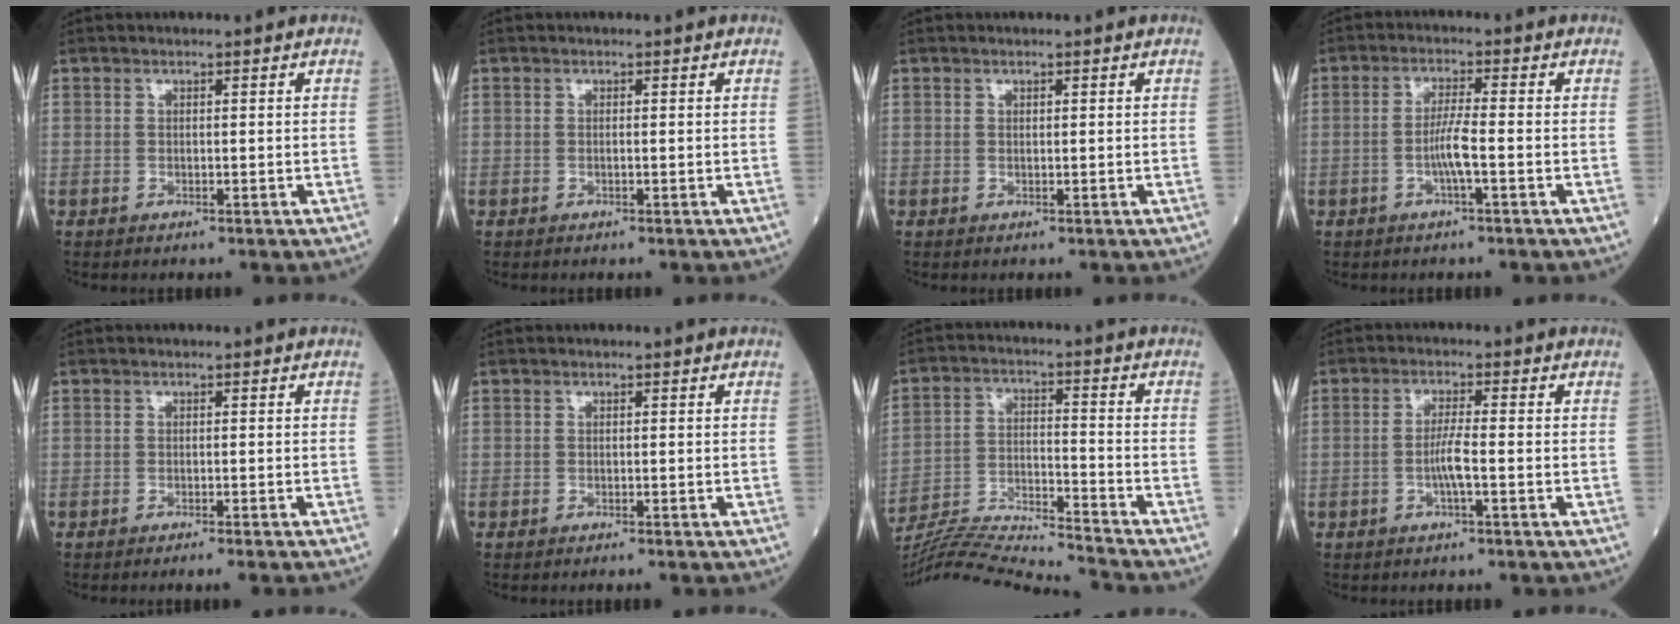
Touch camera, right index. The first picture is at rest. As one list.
[{"total": 0.0}, {"total": 0.0}, {"total": 3.9, "force": [-1.2, -0.1, 3.7], "torque": [-0.076, 0.003, -0.025]}, {"total": 2.9, "force": [-2.5, -0.6, 1.4], "torque": [-0.011, 0.002, -0.034]}, {"total": 1.1, "force": [-1.0, -0.2, 0.6], "torque": [-0.006, 0.002, -0.012]}, {"total": 17.0, "force": [-16.3, -2.0, 4.5], "torque": [-0.079, -0.004, -0.271]}, {"total": 3.4, "force": [-1.0, 0.0, 3.2], "torque": [-0.065, 0.000, -0.022]}]